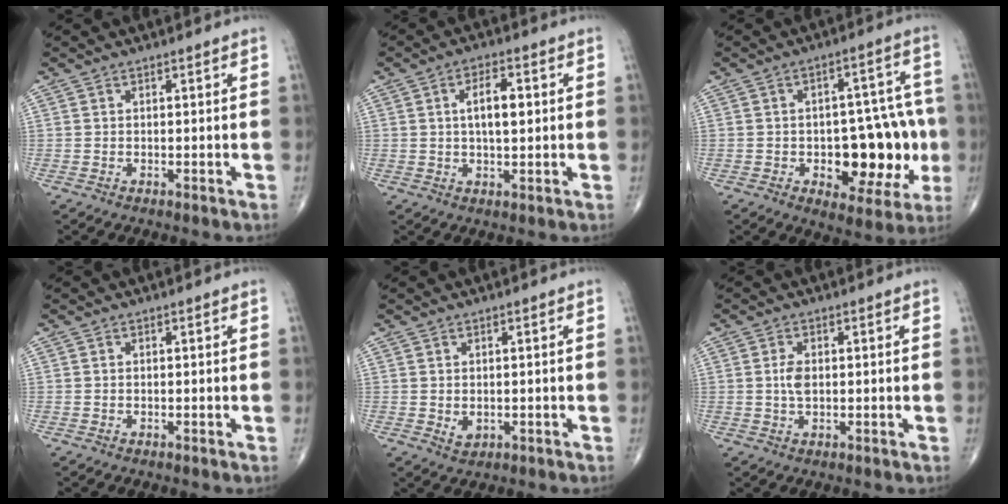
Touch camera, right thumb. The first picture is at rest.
{"total": 6.1, "force": [1.0, 2.6, 5.4], "torque": [-0.087, 0.001, 0.014]}
{"total": 17.4, "force": [-3.4, 9.3, 14.3], "torque": [-0.137, 0.034, -0.029]}
{"total": 0.0}
{"total": 1.9, "force": [-0.1, 1.3, 1.3], "torque": [-0.018, -0.004, 0.006]}
{"total": 2.9, "force": [0.2, 1.6, 2.4], "torque": [-0.049, 0.000, 0.002]}